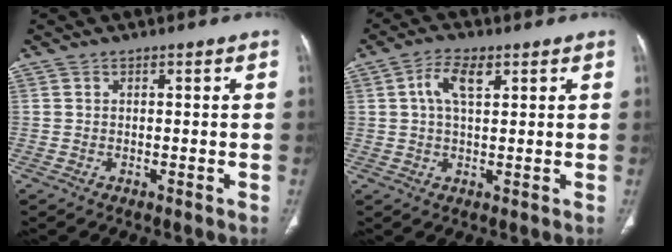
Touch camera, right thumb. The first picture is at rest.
{"total": 5.7, "force": [2.1, 2.7, 4.6], "torque": [-0.089, 0.005, 0.038]}